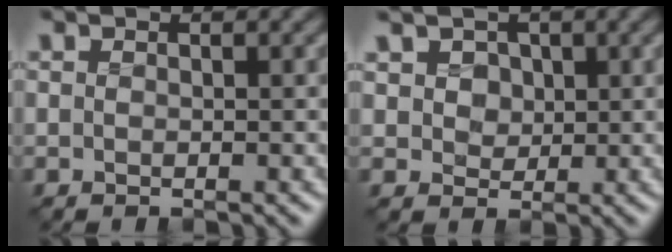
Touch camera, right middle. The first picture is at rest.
{"total": 3.4, "force": [1.7, 2.6, 1.4], "torque": [-0.045, 0.002, 0.032]}